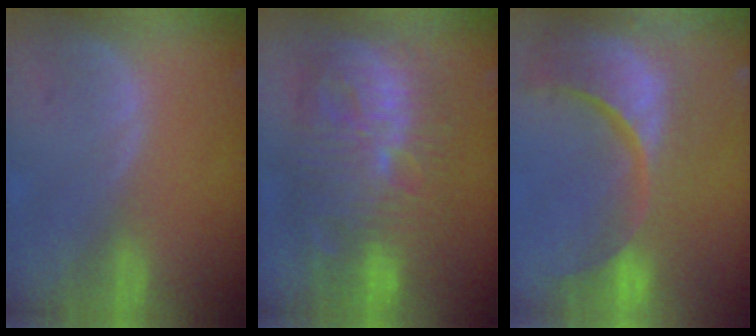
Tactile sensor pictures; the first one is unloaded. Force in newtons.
{"total": 13.7, "press": 13.7, "slide": 1.1}
{"total": 15.4, "press": 12.1, "slide": 9.5}